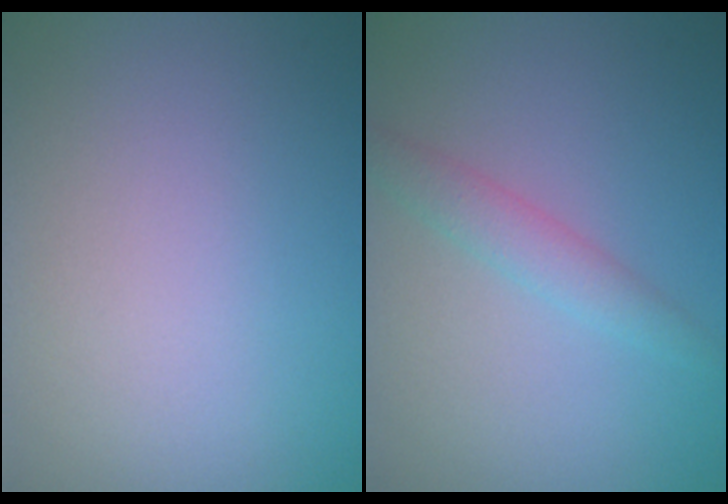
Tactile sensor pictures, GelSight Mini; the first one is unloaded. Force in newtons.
{"total": 2.0, "press": 2.0, "slide": 0.0}